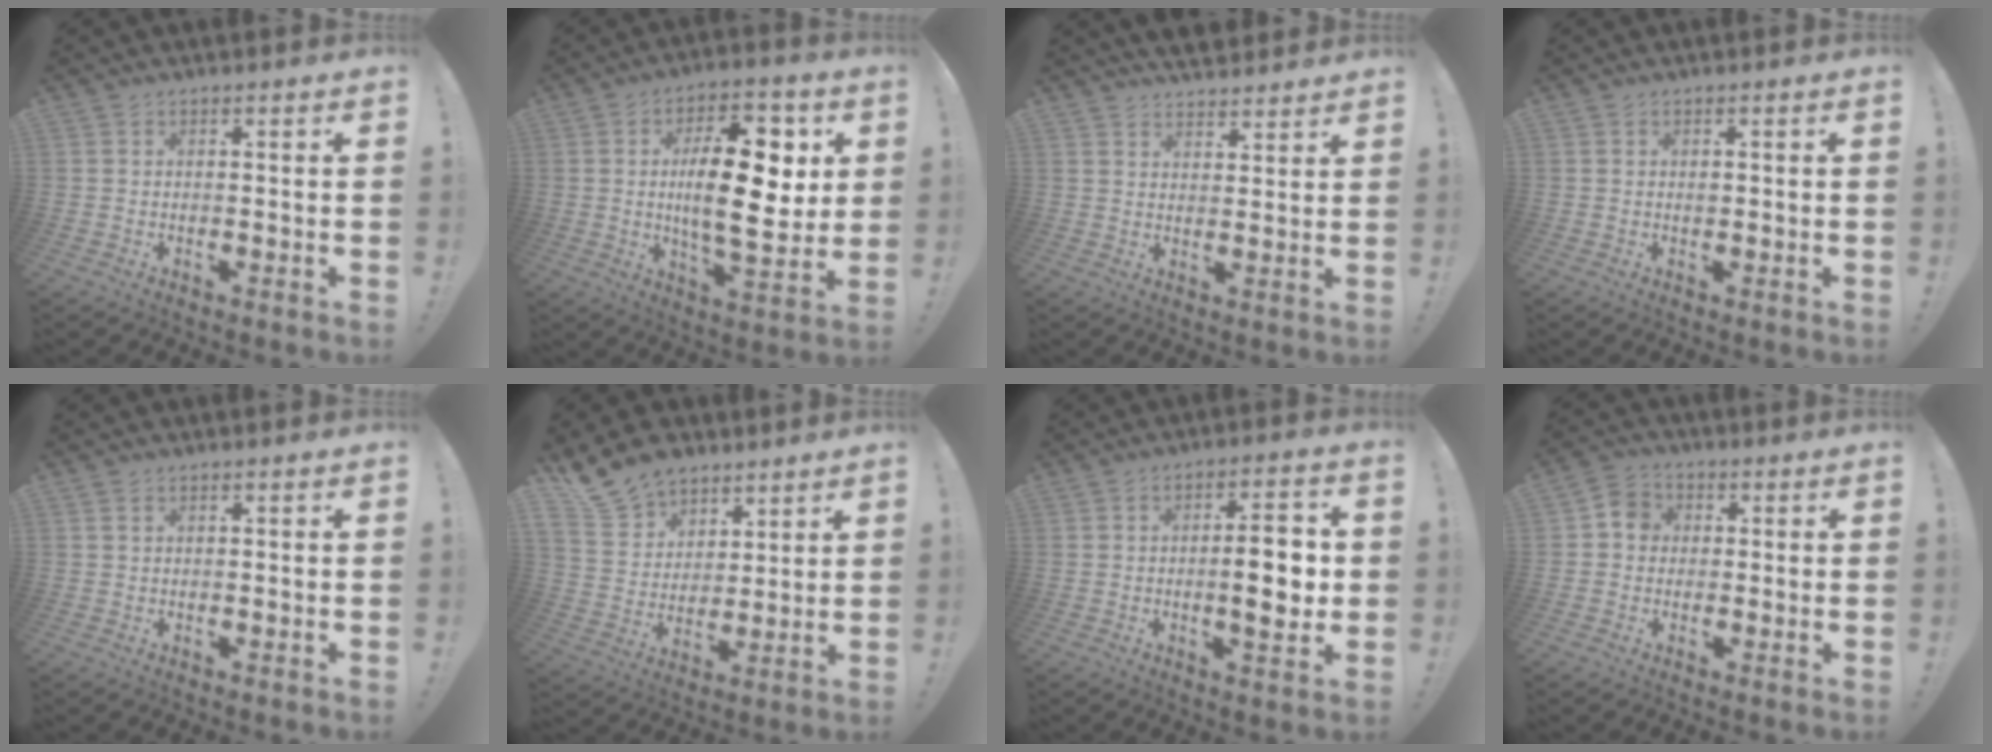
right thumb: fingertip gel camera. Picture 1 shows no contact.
{"total": 20.4, "force": [2.4, 8.8, 18.2], "torque": [-0.278, -0.006, 0.031]}
{"total": 4.5, "force": [4.1, 1.7, 0.6], "torque": [-0.008, -0.027, 0.077]}
{"total": 0.9, "force": [-0.2, 0.8, 0.4], "torque": [-0.007, 0.003, -0.003]}
{"total": 0.8, "force": [0.6, 0.4, 0.4], "torque": [-0.001, -0.002, 0.009]}
{"total": 13.7, "force": [10.7, 8.1, 2.9], "torque": [-0.059, -0.081, 0.210]}
{"total": 10.6, "force": [-0.8, 3.4, 10.1], "torque": [-0.140, 0.001, -0.018]}
{"total": 5.6, "force": [0.3, 5.0, 2.3], "torque": [-0.026, 0.011, 0.005]}